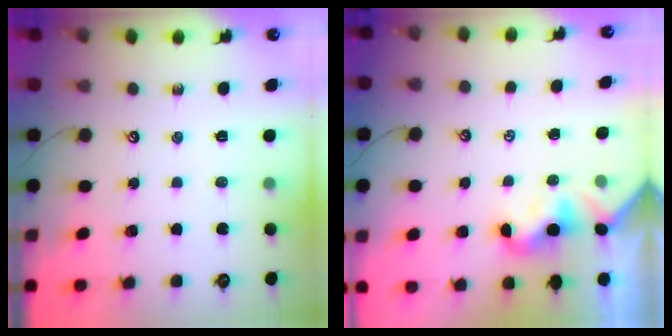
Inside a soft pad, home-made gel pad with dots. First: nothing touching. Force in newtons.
{"total": 1.8, "press": 1.8, "slide": 0.5}